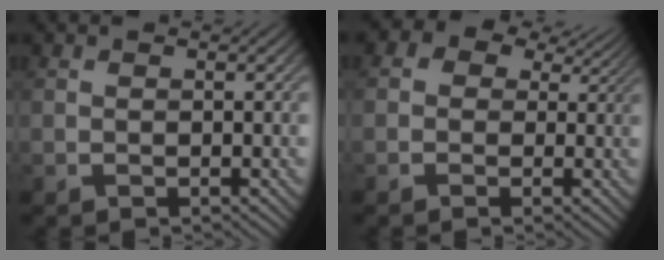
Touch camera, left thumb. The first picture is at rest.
{"total": 7.3, "force": [2.9, 5.5, 3.9], "torque": [-0.061, 0.017, 0.014]}